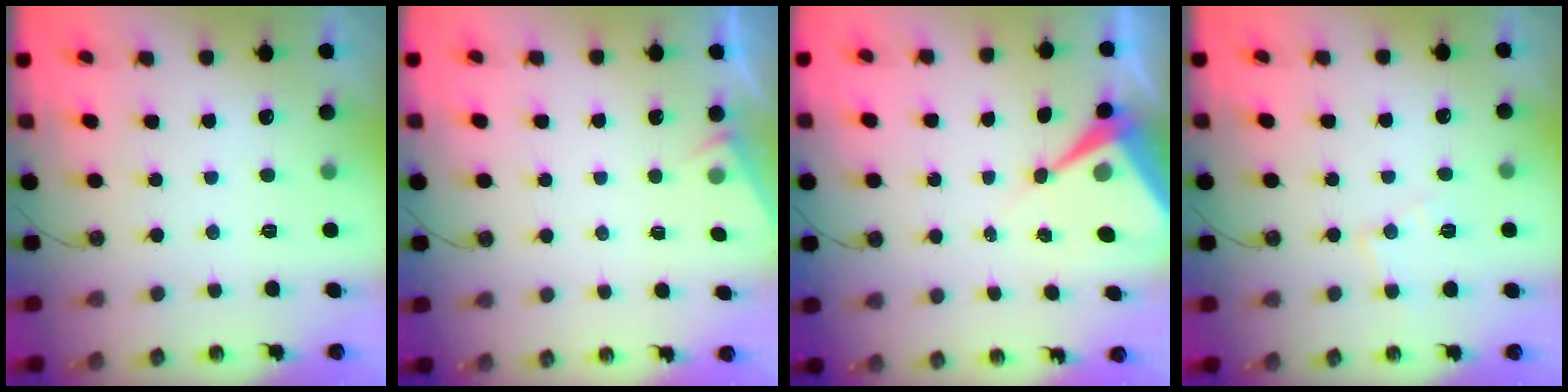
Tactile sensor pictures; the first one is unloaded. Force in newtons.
{"total": 2.6, "press": 2.6, "slide": 0.4}
{"total": 9.0, "press": 8.9, "slide": 0.8}
{"total": 8.9, "press": 8.9, "slide": 0.6}